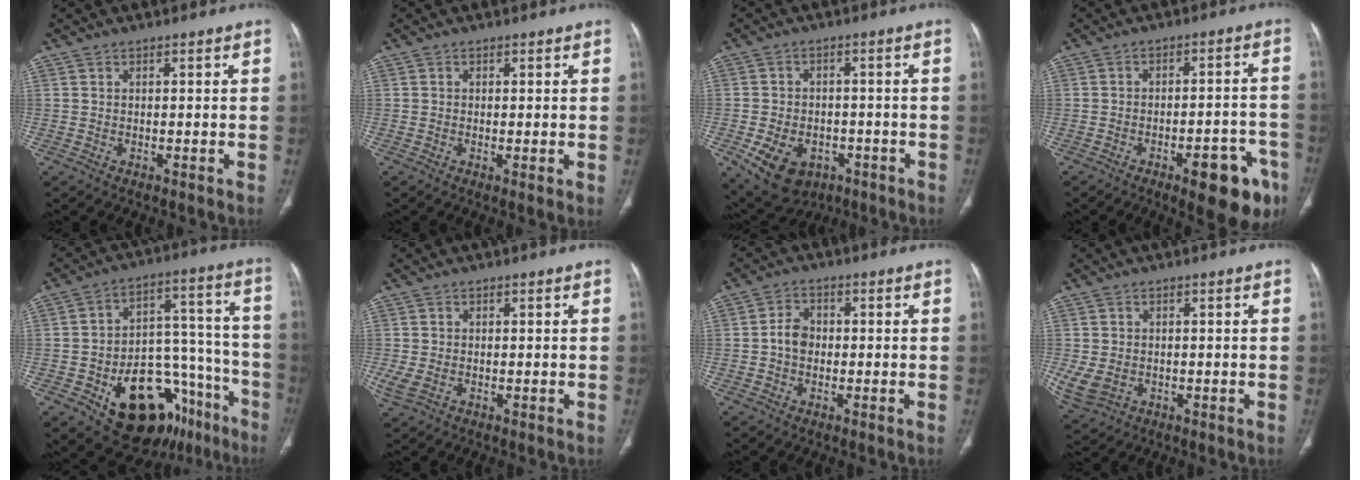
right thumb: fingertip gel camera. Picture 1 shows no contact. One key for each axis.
{"total": 1.7, "fx": -0.1, "fy": 0.4, "fz": 1.6, "tx": -0.034, "ty": -0.007, "tz": -0.005}
{"total": 13.0, "fx": -5.5, "fy": 9.3, "fz": 7.2, "tx": -0.122, "ty": 0.020, "tz": -0.070}
{"total": 13.3, "fx": -6.9, "fy": 4.8, "fz": 10.3, "tx": -0.102, "ty": 0.037, "tz": -0.083}
{"total": 23.9, "fx": -12.1, "fy": 14.1, "fz": 15.1, "tx": -0.161, "ty": 0.099, "tz": -0.167}
{"total": 3.2, "fx": -0.6, "fy": 2.1, "fz": 2.4, "tx": -0.064, "ty": 0.001, "tz": -0.006}
{"total": 3.8, "fx": -0.5, "fy": 3.0, "fz": 2.3, "tx": -0.033, "ty": 0.013, "tz": -0.016}
{"total": 6.1, "fx": -0.9, "fy": 4.6, "fz": 3.9, "tx": -0.086, "ty": -0.001, "tz": -0.004}